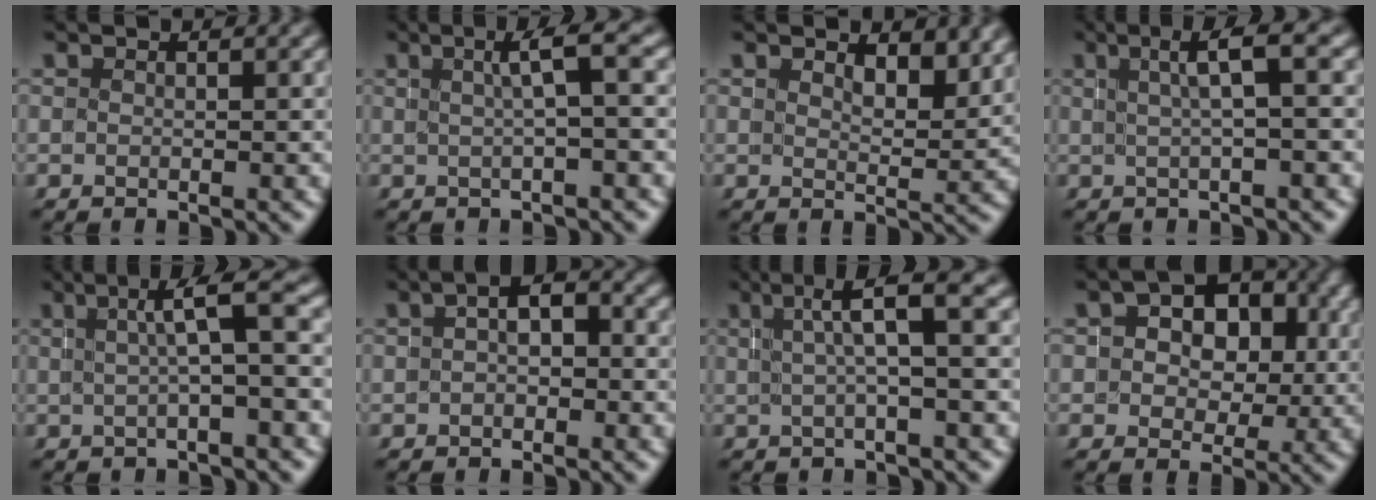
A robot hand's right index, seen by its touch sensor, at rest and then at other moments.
{"total": 2.6, "force": [0.4, -0.7, 2.5], "torque": [-0.028, 0.013, 0.010]}
{"total": 2.9, "force": [2.7, 0.6, 0.8], "torque": [-0.012, -0.008, 0.045]}
{"total": 3.0, "force": [1.0, -0.5, 2.8], "torque": [-0.032, 0.018, 0.016]}
{"total": 3.2, "force": [0.3, -0.5, 3.2], "torque": [-0.035, 0.014, 0.006]}
{"total": 2.3, "force": [0.2, 1.4, 1.8], "torque": [-0.018, 0.003, -0.002]}
{"total": 3.6, "force": [1.1, -0.3, 3.4], "torque": [-0.040, 0.020, 0.015]}
{"total": 6.2, "force": [1.3, 5.0, 3.3], "torque": [-0.048, 0.001, 0.008]}